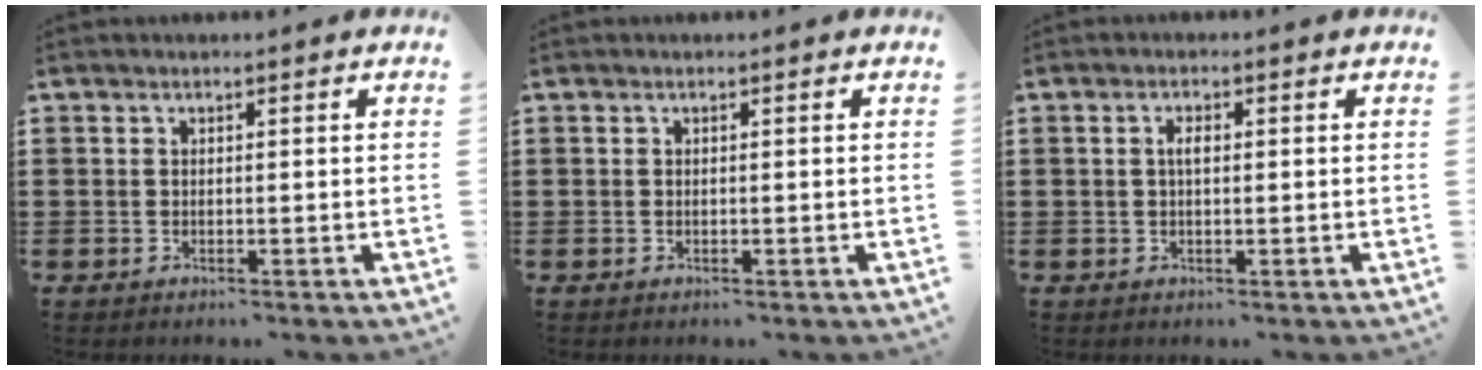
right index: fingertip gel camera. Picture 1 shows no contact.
{"total": 0.0}
{"total": 1.8, "force": [0.2, 0.7, 1.6], "torque": [-0.033, 0.005, 0.002]}